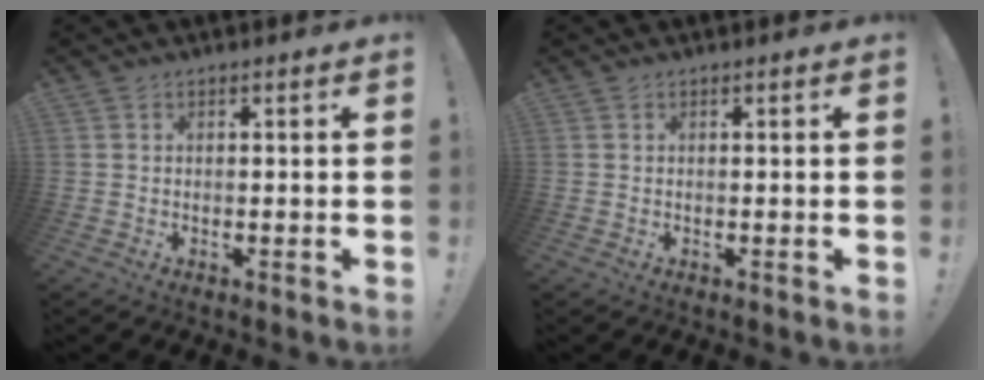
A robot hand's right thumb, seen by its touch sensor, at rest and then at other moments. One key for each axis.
{"total": 0.0}